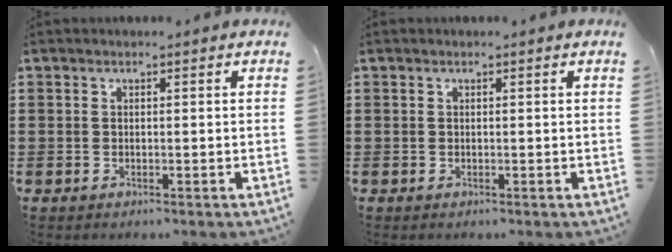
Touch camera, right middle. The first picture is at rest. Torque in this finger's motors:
{"motor_torque": [-0.02, -0.10, -0.01, 0.01]}